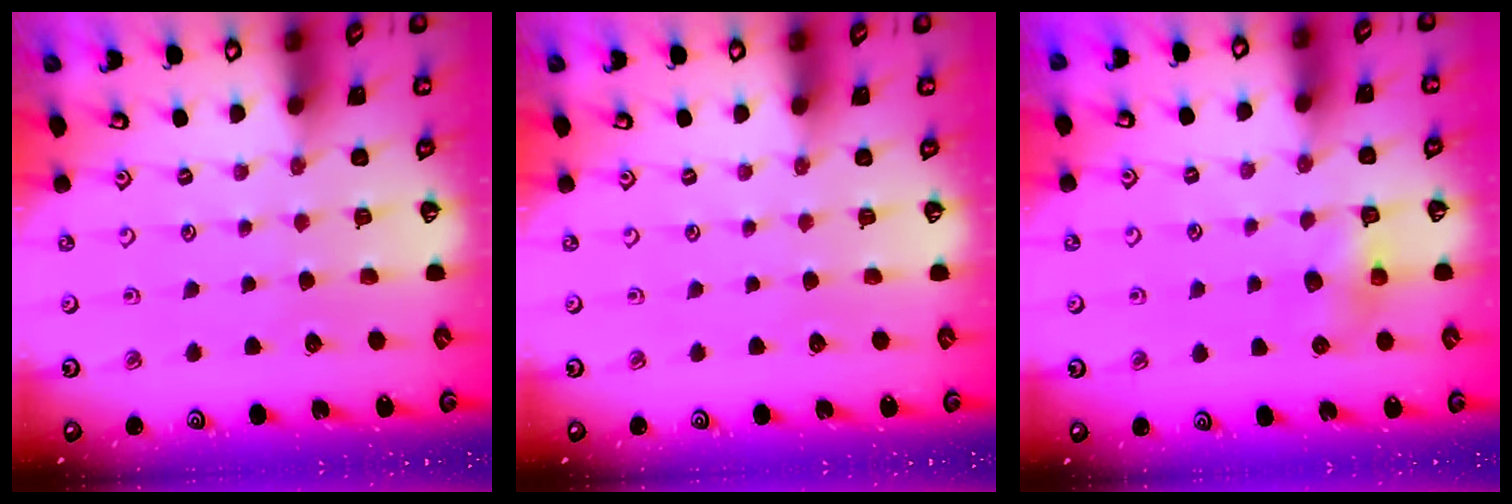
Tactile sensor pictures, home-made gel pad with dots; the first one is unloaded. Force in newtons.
{"total": 0.0}
{"total": 6.5, "press": 6.5, "slide": 0.4}